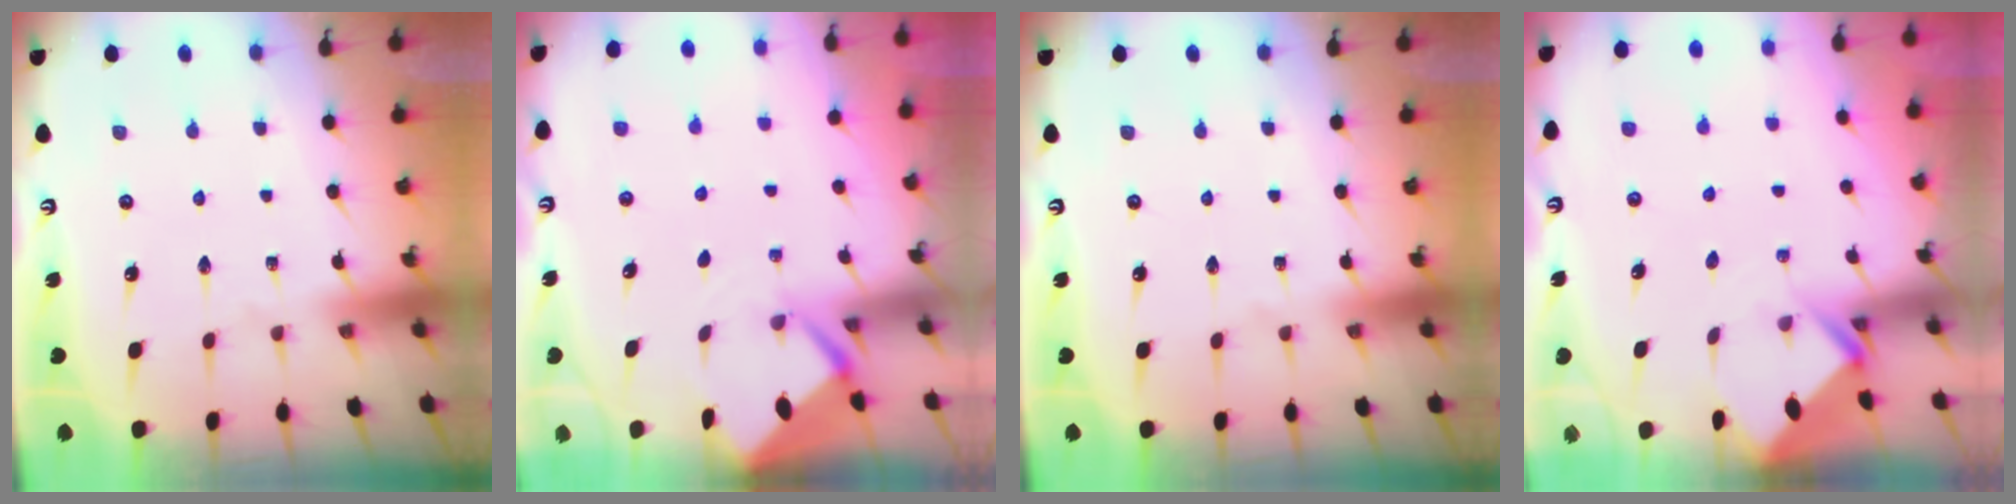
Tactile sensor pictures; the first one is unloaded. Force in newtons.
{"total": 2.6, "press": 2.6, "slide": 0.0}
{"total": 0.0}
{"total": 2.7, "press": 2.7, "slide": 0.2}